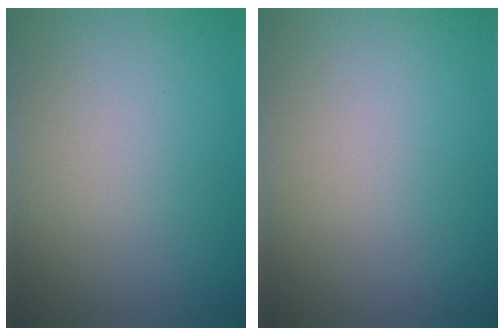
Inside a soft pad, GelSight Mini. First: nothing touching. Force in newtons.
{"total": 0.0}